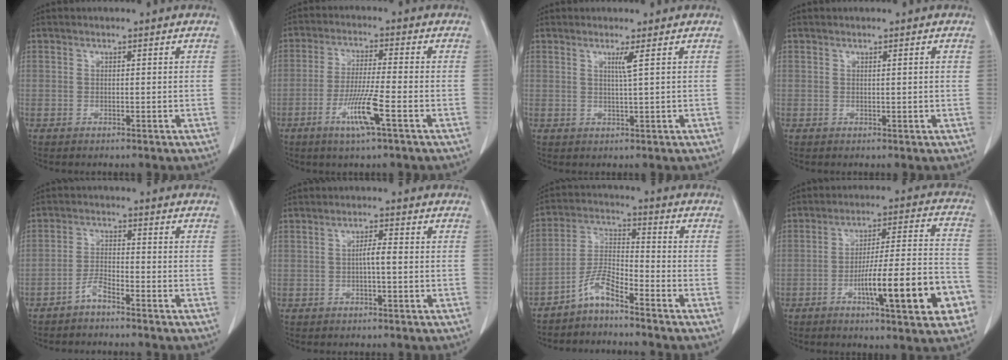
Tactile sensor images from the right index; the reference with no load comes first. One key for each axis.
{"total": 7.4, "fx": -3.1, "fy": -0.5, "fz": 6.7, "tx": -0.129, "ty": -0.015, "tz": -0.063}
{"total": 2.0, "fx": 1.0, "fy": -0.7, "fz": 1.6, "tx": -0.031, "ty": -0.011, "tz": 0.020}
{"total": 1.5, "fx": 0.7, "fy": 0.1, "fz": 1.3, "tx": -0.019, "ty": -0.003, "tz": 0.009}
{"total": 2.7, "fx": -2.2, "fy": 0.1, "fz": 1.5, "tx": -0.028, "ty": -0.002, "tz": -0.049}
{"total": 2.7, "fx": -0.1, "fy": 0.2, "fz": 2.6, "tx": -0.045, "ty": 0.002, "tz": -0.004}
{"total": 5.2, "fx": -4.2, "fy": 0.2, "fz": 3.1, "tx": -0.066, "ty": -0.004, "tz": -0.091}
{"total": 17.0, "fx": -6.3, "fy": 1.9, "fz": 15.7, "tx": -0.217, "ty": 0.013, "tz": -0.089}